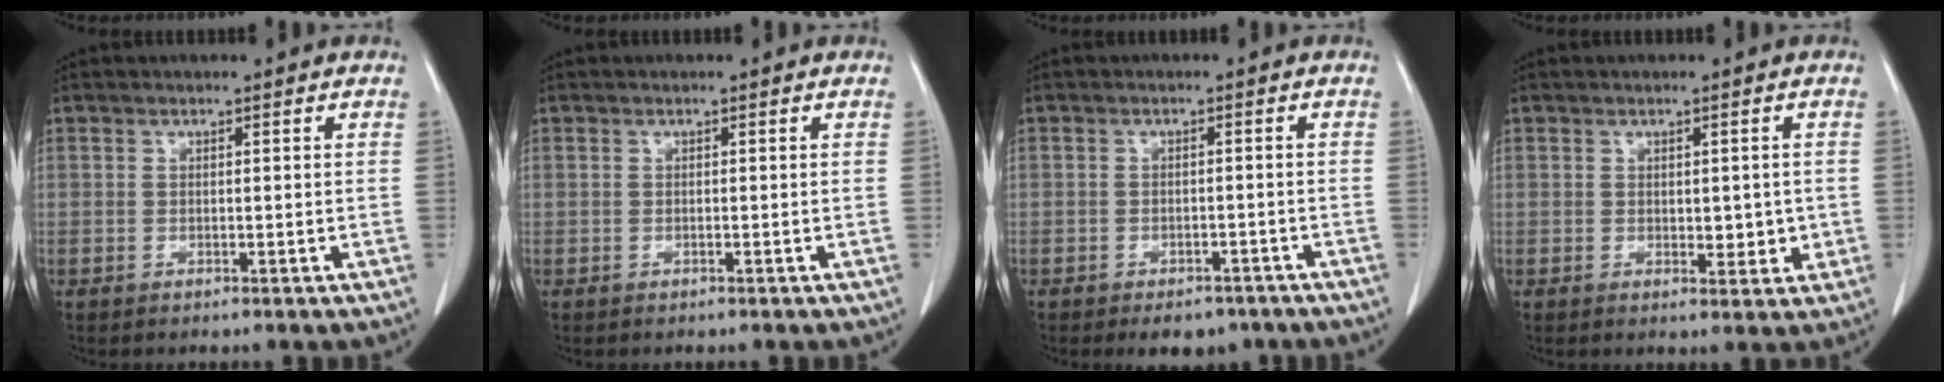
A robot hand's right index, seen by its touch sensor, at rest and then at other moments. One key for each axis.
{"total": 0.0}
{"total": 4.7, "fx": -3.6, "fy": 2.6, "fz": 1.4, "tx": -0.007, "ty": 0.007, "tz": -0.043}
{"total": 3.1, "fx": -0.1, "fy": 1.8, "fz": 2.5, "tx": -0.027, "ty": -0.003, "tz": 0.006}